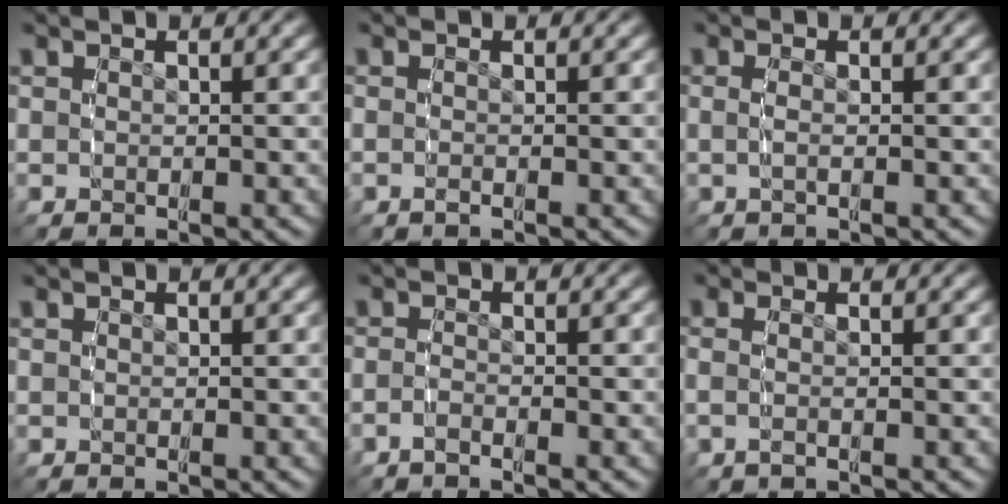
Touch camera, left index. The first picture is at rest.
{"total": 0.9, "force": [-0.5, 0.4, 0.6], "torque": [-0.016, 0.001, -0.011]}
{"total": 1.0, "force": [-0.3, 0.3, 1.0], "torque": [-0.024, -0.002, -0.005]}
{"total": 0.0}
{"total": 1.6, "force": [-1.3, 0.5, 0.8], "torque": [-0.016, 0.001, -0.030]}
{"total": 1.7, "force": [-0.3, 0.9, 1.5], "torque": [-0.040, 0.001, -0.008]}